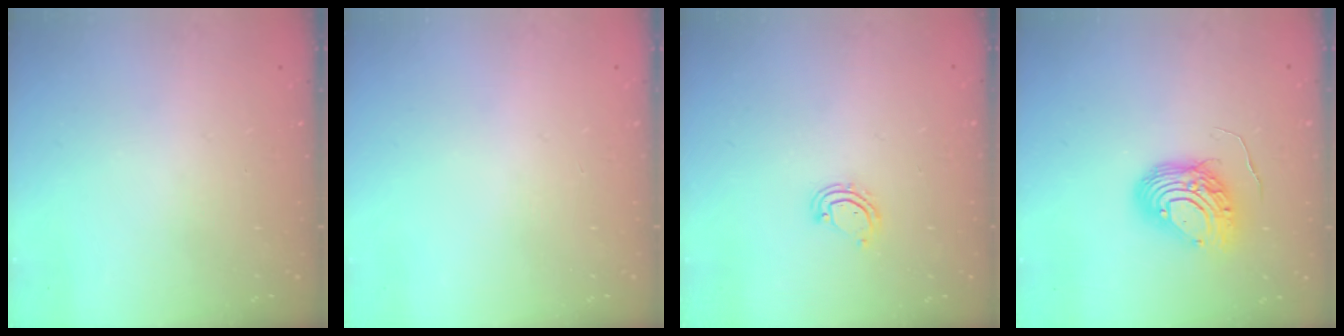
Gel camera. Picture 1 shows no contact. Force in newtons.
{"total": 0.0}
{"total": 5.0, "press": 5.0, "slide": 0.3}
{"total": 9.8, "press": 9.7, "slide": 1.0}